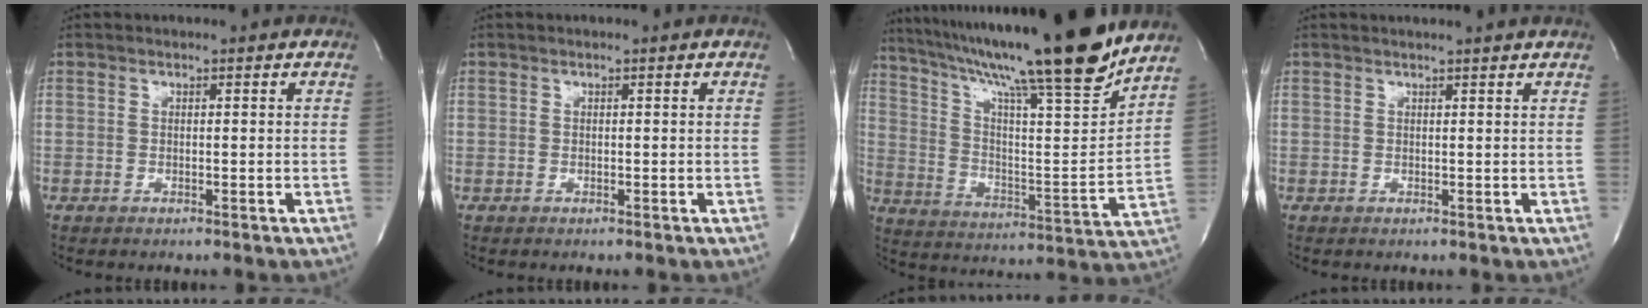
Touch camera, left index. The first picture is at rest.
{"total": 0.0}
{"total": 24.9, "force": [20.2, 0.1, 14.6], "torque": [-0.252, -0.030, 0.313]}
{"total": 3.4, "force": [3.3, -0.4, 1.0], "torque": [-0.011, 0.011, 0.034]}